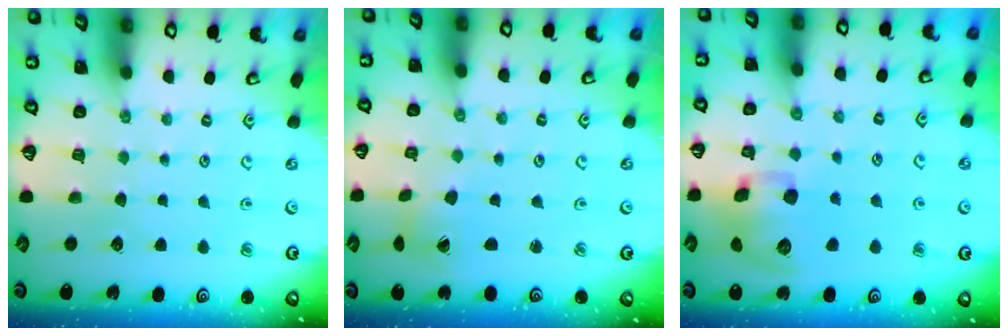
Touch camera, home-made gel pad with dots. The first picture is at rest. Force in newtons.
{"total": 2.2, "press": 2.2, "slide": 0.3}
{"total": 13.0, "press": 12.9, "slide": 2.0}